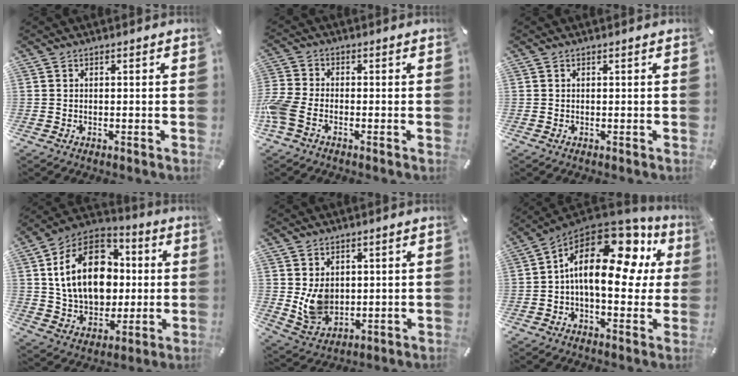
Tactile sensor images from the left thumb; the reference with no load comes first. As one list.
[{"total": 5.3, "force": [-2.3, 3.0, 3.8], "torque": [-0.098, 0.000, -0.047]}, {"total": 0.0}, {"total": 20.4, "force": [2.7, 15.3, 13.2], "torque": [-0.247, 0.012, 0.051]}, {"total": 7.8, "force": [1.8, 6.4, 4.0], "torque": [-0.077, -0.016, 0.030]}, {"total": 21.2, "force": [4.9, 11.3, 17.3], "torque": [-0.283, -0.026, 0.080]}]